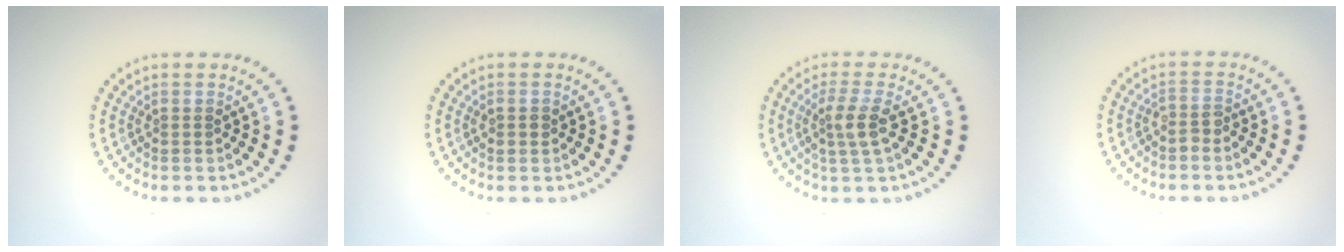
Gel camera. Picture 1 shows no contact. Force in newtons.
{"total": 1.0, "press": 1.0, "slide": 0.1}
{"total": 2.6, "press": 2.3, "slide": 1.2}
{"total": 1.3, "press": 1.0, "slide": 0.9}